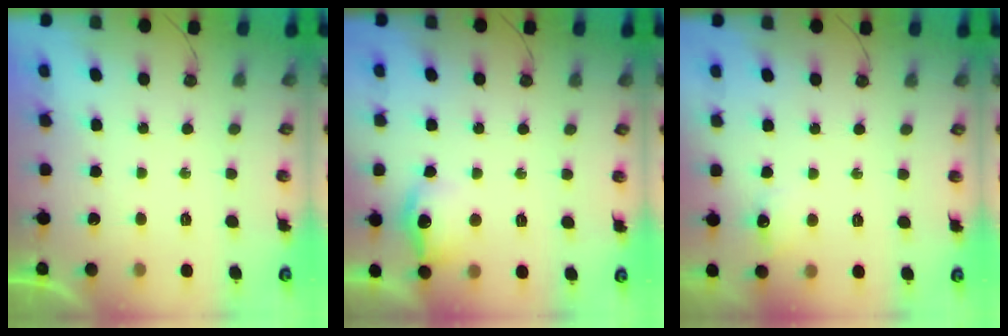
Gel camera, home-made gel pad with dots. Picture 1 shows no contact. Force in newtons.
{"total": 12.0, "press": 11.9, "slide": 0.9}
{"total": 5.6, "press": 5.5, "slide": 0.7}